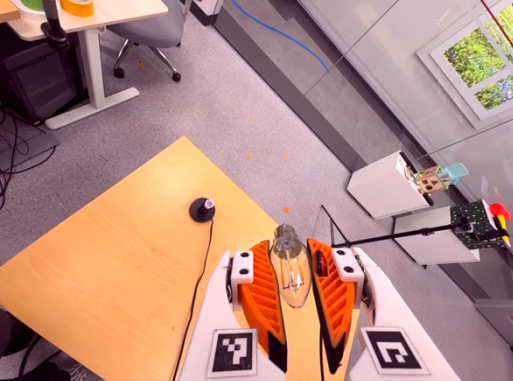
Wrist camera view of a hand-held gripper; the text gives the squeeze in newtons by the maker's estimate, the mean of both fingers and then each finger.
{"total": 19.3, "left": 21.8, "right": 16.8}